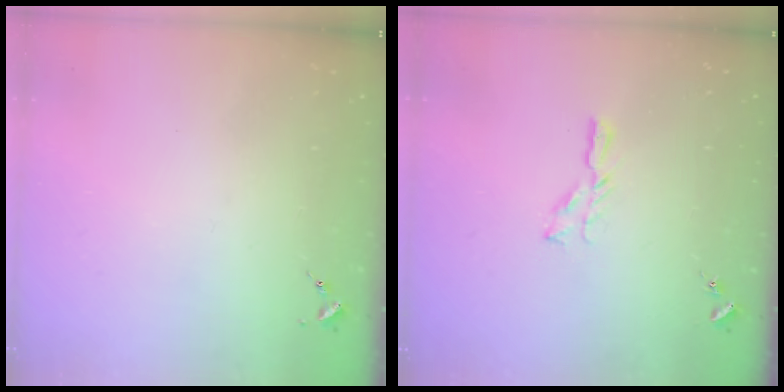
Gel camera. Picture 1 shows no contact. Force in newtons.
{"total": 5.1, "press": 5.1, "slide": 0.5}